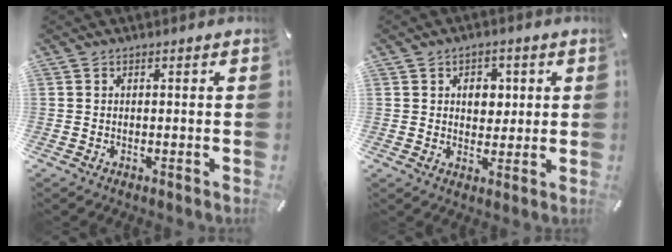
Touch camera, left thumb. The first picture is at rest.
{"total": 5.3, "force": [1.1, 4.3, 2.9], "torque": [-0.028, -0.006, 0.009]}